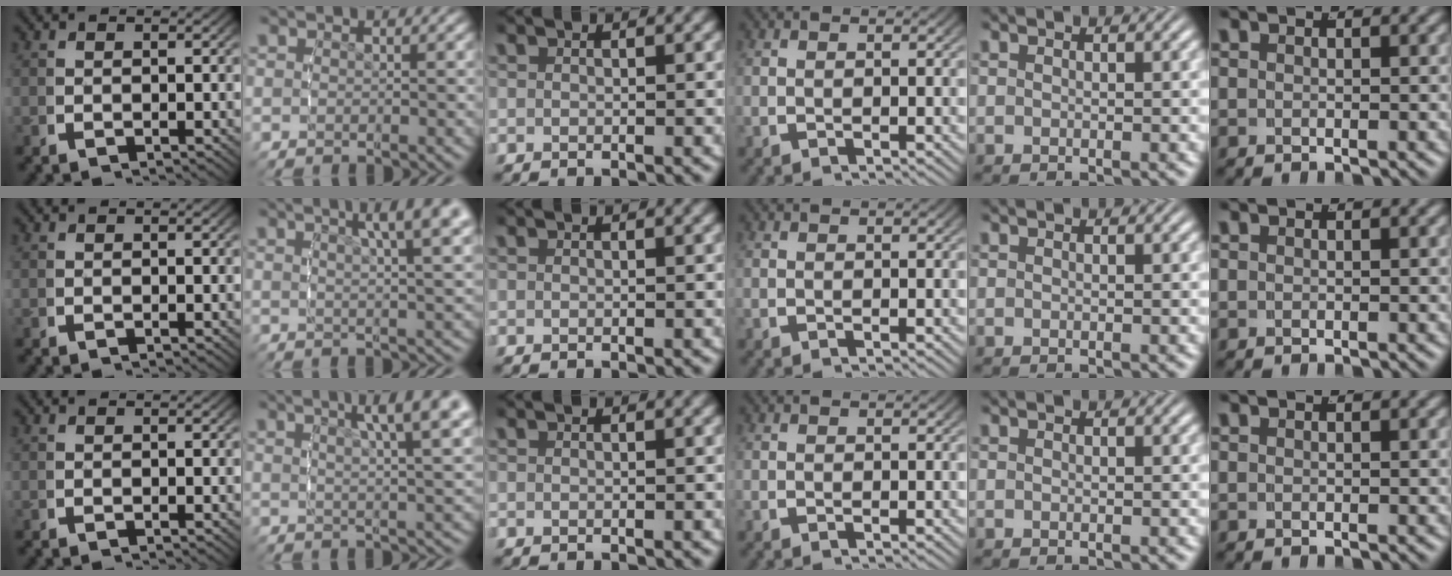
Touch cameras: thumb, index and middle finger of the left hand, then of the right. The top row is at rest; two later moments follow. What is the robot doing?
{"motion": "lift_and_place", "object": "condiment"}